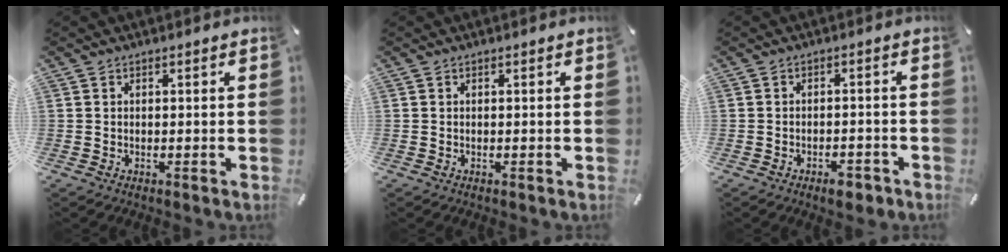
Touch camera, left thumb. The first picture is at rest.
{"total": 0.0}
{"total": 4.2, "force": [-3.0, 1.9, 2.1], "torque": [-0.028, 0.018, -0.052]}